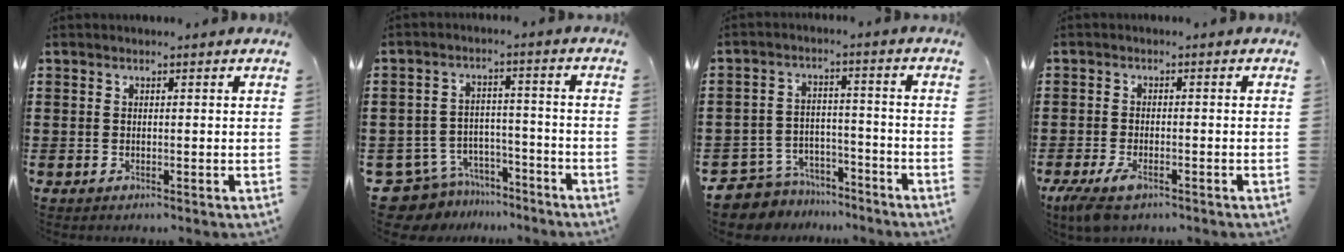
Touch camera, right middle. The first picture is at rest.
{"total": 7.0, "force": [-6.6, 2.1, 0.9], "torque": [-0.041, 0.013, -0.138]}
{"total": 6.2, "force": [-6.1, 1.4, 0.1], "torque": [-0.016, 0.010, -0.127]}
{"total": 3.4, "force": [-2.4, 0.9, 2.3], "torque": [-0.067, -0.011, -0.053]}